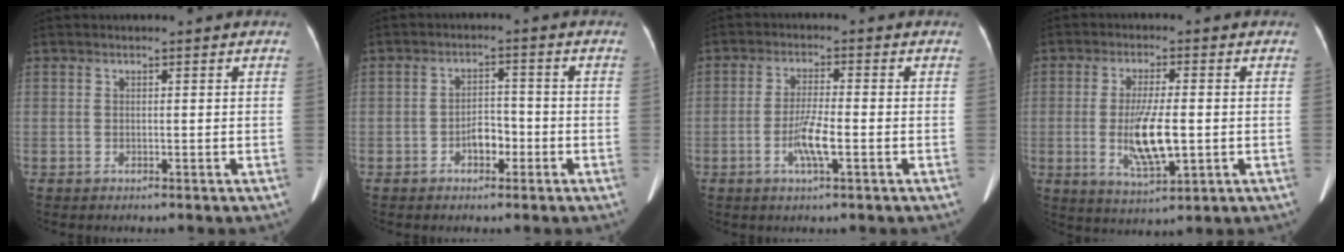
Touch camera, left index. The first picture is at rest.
{"total": 3.4, "force": [-1.7, 1.9, 2.3], "torque": [-0.036, 0.009, -0.031]}
{"total": 4.9, "force": [-1.7, 0.3, 4.6], "torque": [-0.092, -0.008, -0.035]}
{"total": 8.4, "force": [-1.1, 1.8, 8.1], "torque": [-0.158, -0.016, -0.017]}